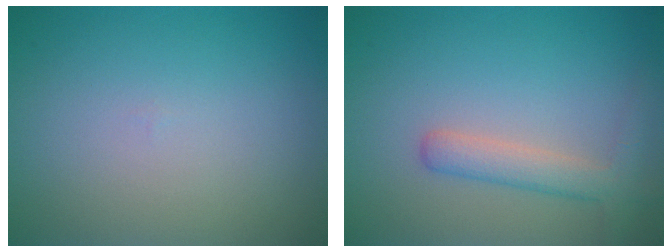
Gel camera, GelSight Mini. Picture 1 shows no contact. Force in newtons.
{"total": 2.8, "press": 2.8, "slide": 0.1}